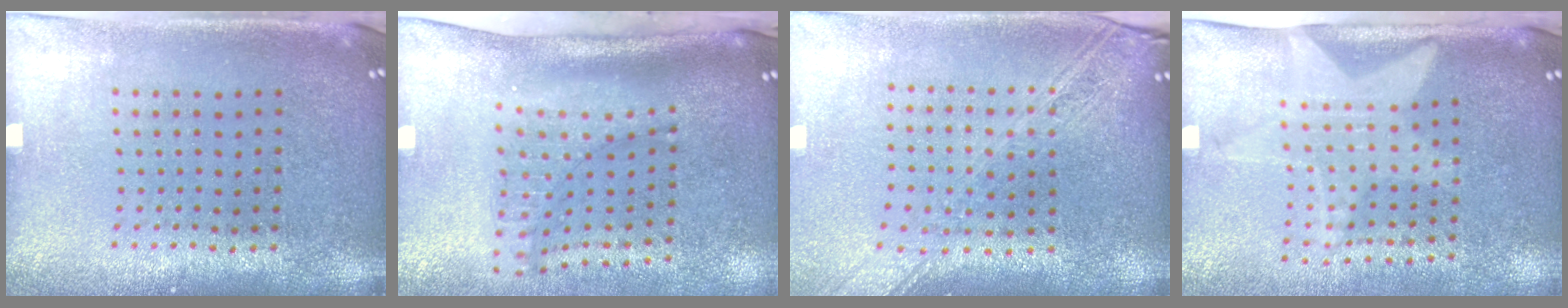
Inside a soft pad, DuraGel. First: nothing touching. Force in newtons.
{"total": 2.2, "press": 1.5, "slide": 1.6}
{"total": 2.1, "press": 1.8, "slide": 1.1}
{"total": 2.1, "press": 1.5, "slide": 1.4}